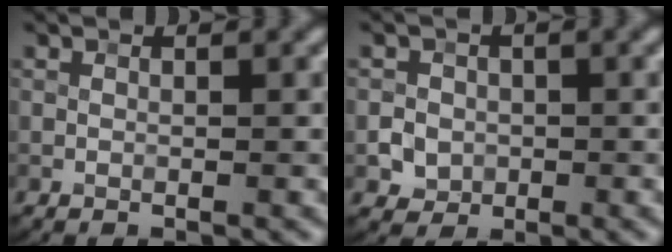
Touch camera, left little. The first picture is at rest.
{"total": 2.7, "force": [-0.3, 2.5, 0.7], "torque": [0.001, 0.003, -0.006]}